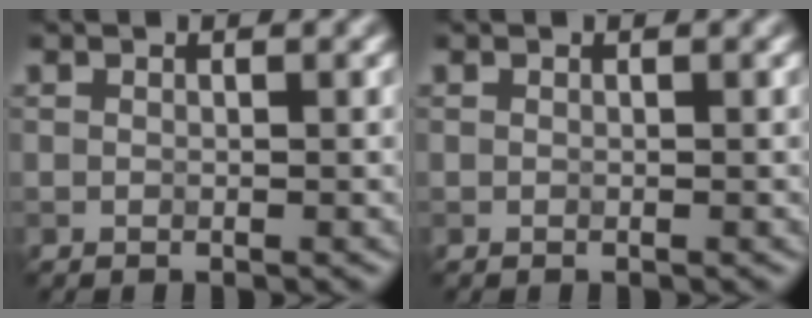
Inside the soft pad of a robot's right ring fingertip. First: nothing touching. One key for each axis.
{"total": 0.0}